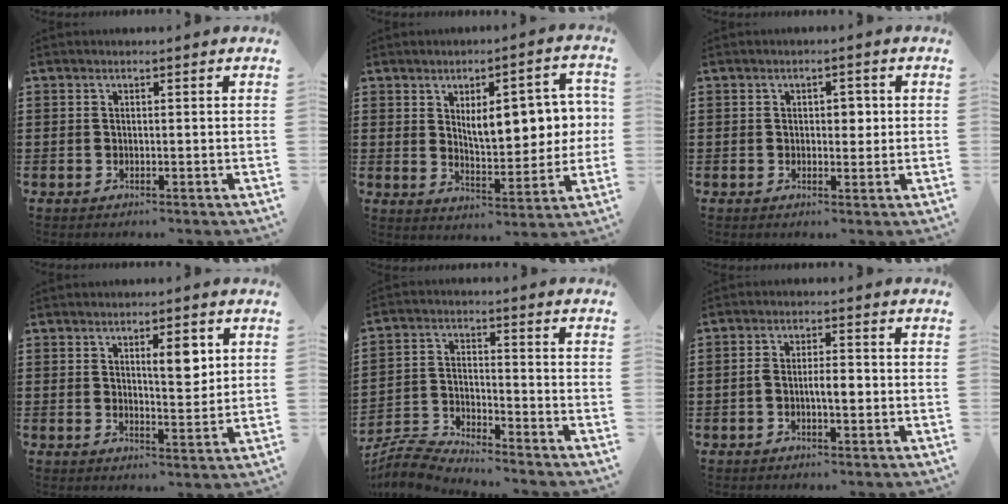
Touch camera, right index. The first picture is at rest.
{"total": 8.8, "force": [2.0, 4.2, 7.5], "torque": [-0.107, -0.004, 0.026]}
{"total": 2.2, "force": [0.2, 1.4, 1.7], "torque": [-0.026, 0.006, 0.000]}
{"total": 5.1, "force": [2.0, 1.9, 4.2], "torque": [-0.064, 0.000, 0.028]}
{"total": 5.4, "force": [-5.3, 0.2, 0.8], "torque": [-0.036, -0.002, -0.111]}
{"total": 3.6, "force": [-0.8, 1.2, 3.3], "torque": [-0.067, 0.003, -0.017]}